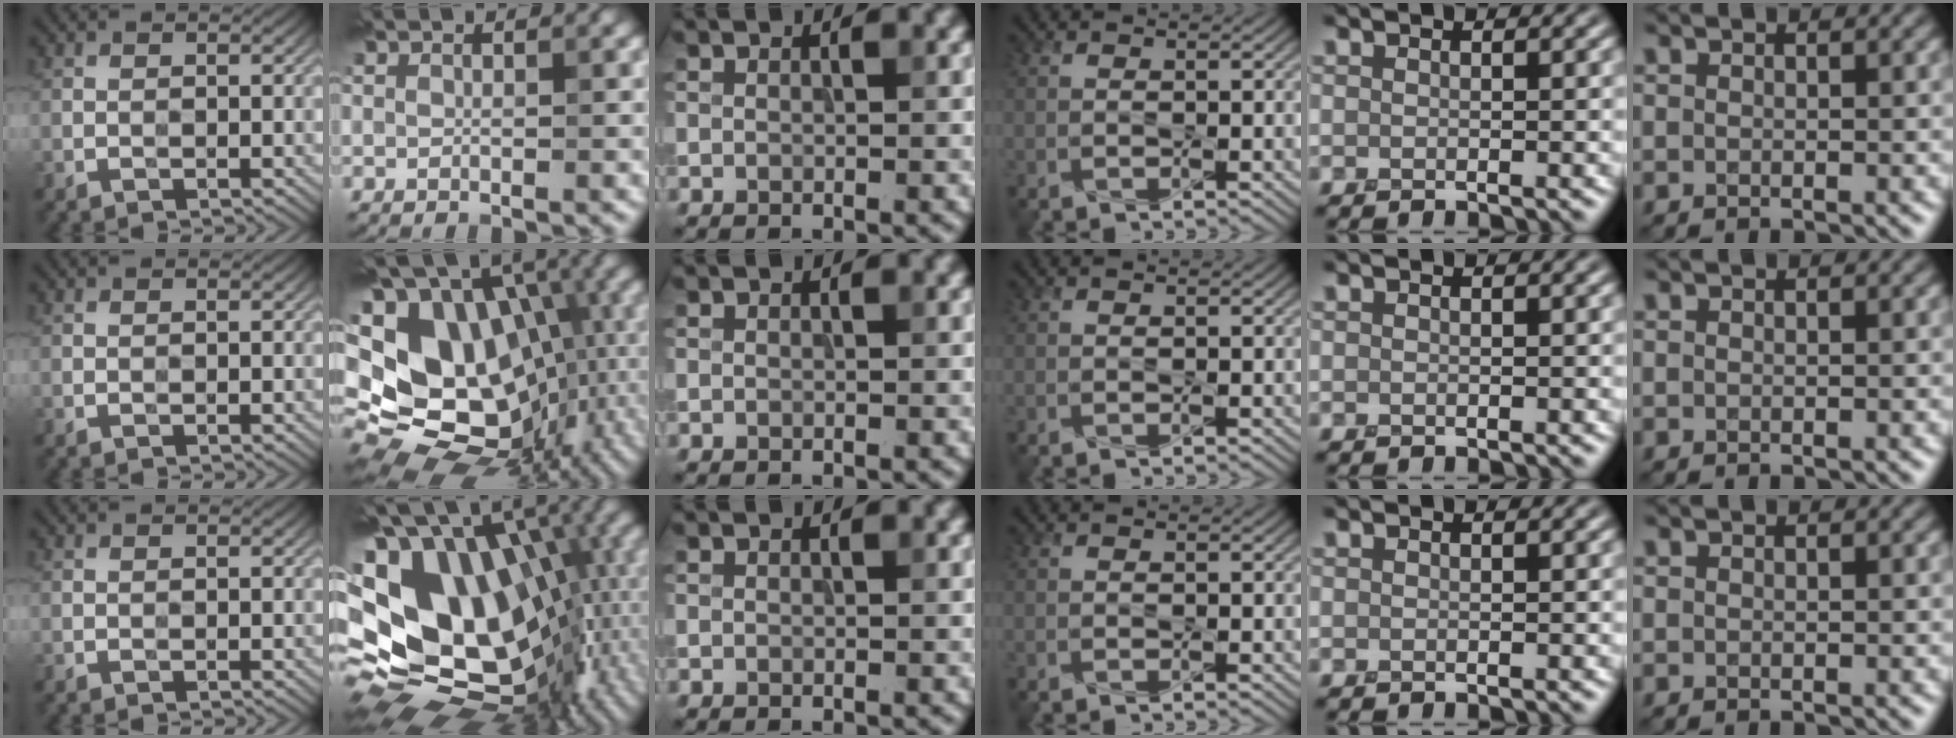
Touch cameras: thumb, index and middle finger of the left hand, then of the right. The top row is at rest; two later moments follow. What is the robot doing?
{"motion": "press", "object": "joystick"}